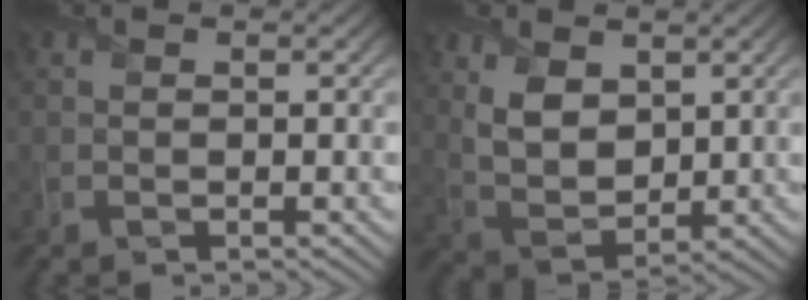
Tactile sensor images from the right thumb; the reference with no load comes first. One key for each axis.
{"total": 6.0, "fx": 2.5, "fy": 3.8, "fz": 3.9, "tx": -0.095, "ty": -0.010, "tz": 0.050}